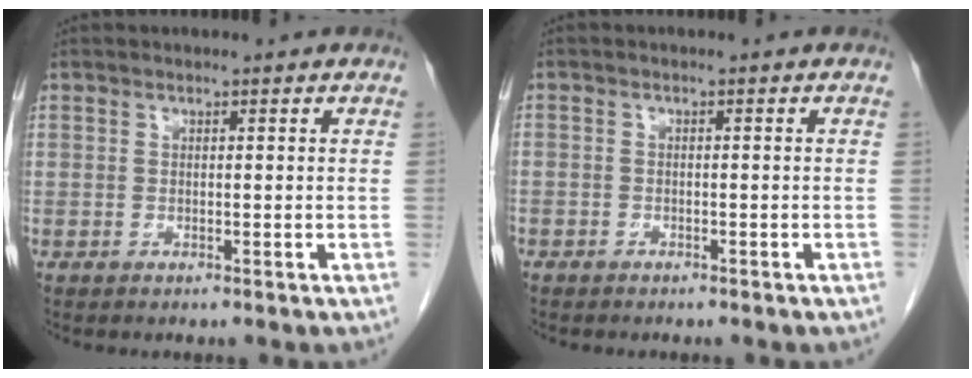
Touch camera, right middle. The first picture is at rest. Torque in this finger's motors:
{"motor_torque": [1.09, -1.05, -0.05, -0.21]}